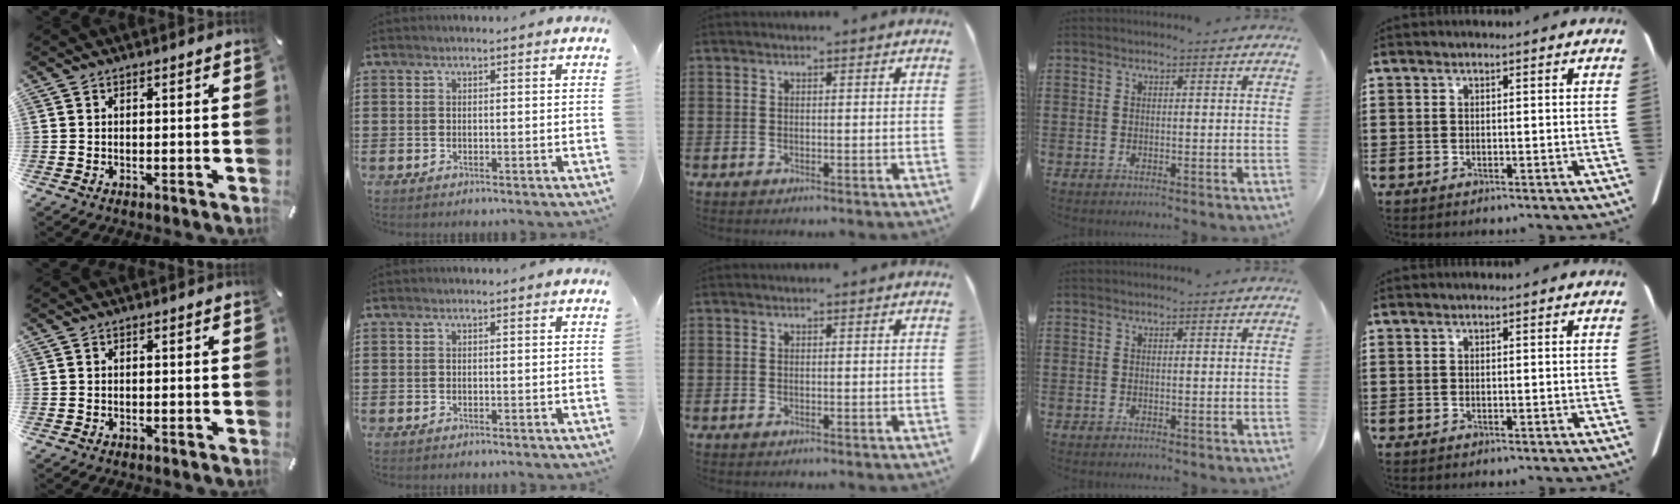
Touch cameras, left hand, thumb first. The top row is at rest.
{}